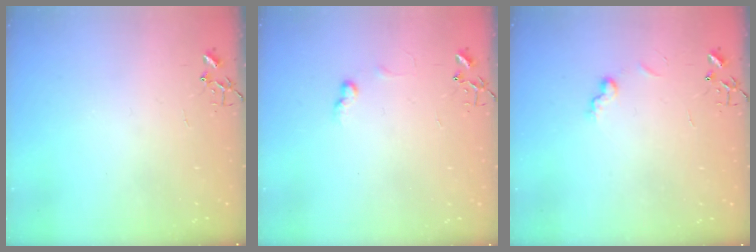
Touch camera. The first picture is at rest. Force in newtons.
{"total": 5.5, "press": 5.5, "slide": 0.8}
{"total": 6.9, "press": 6.9, "slide": 0.7}